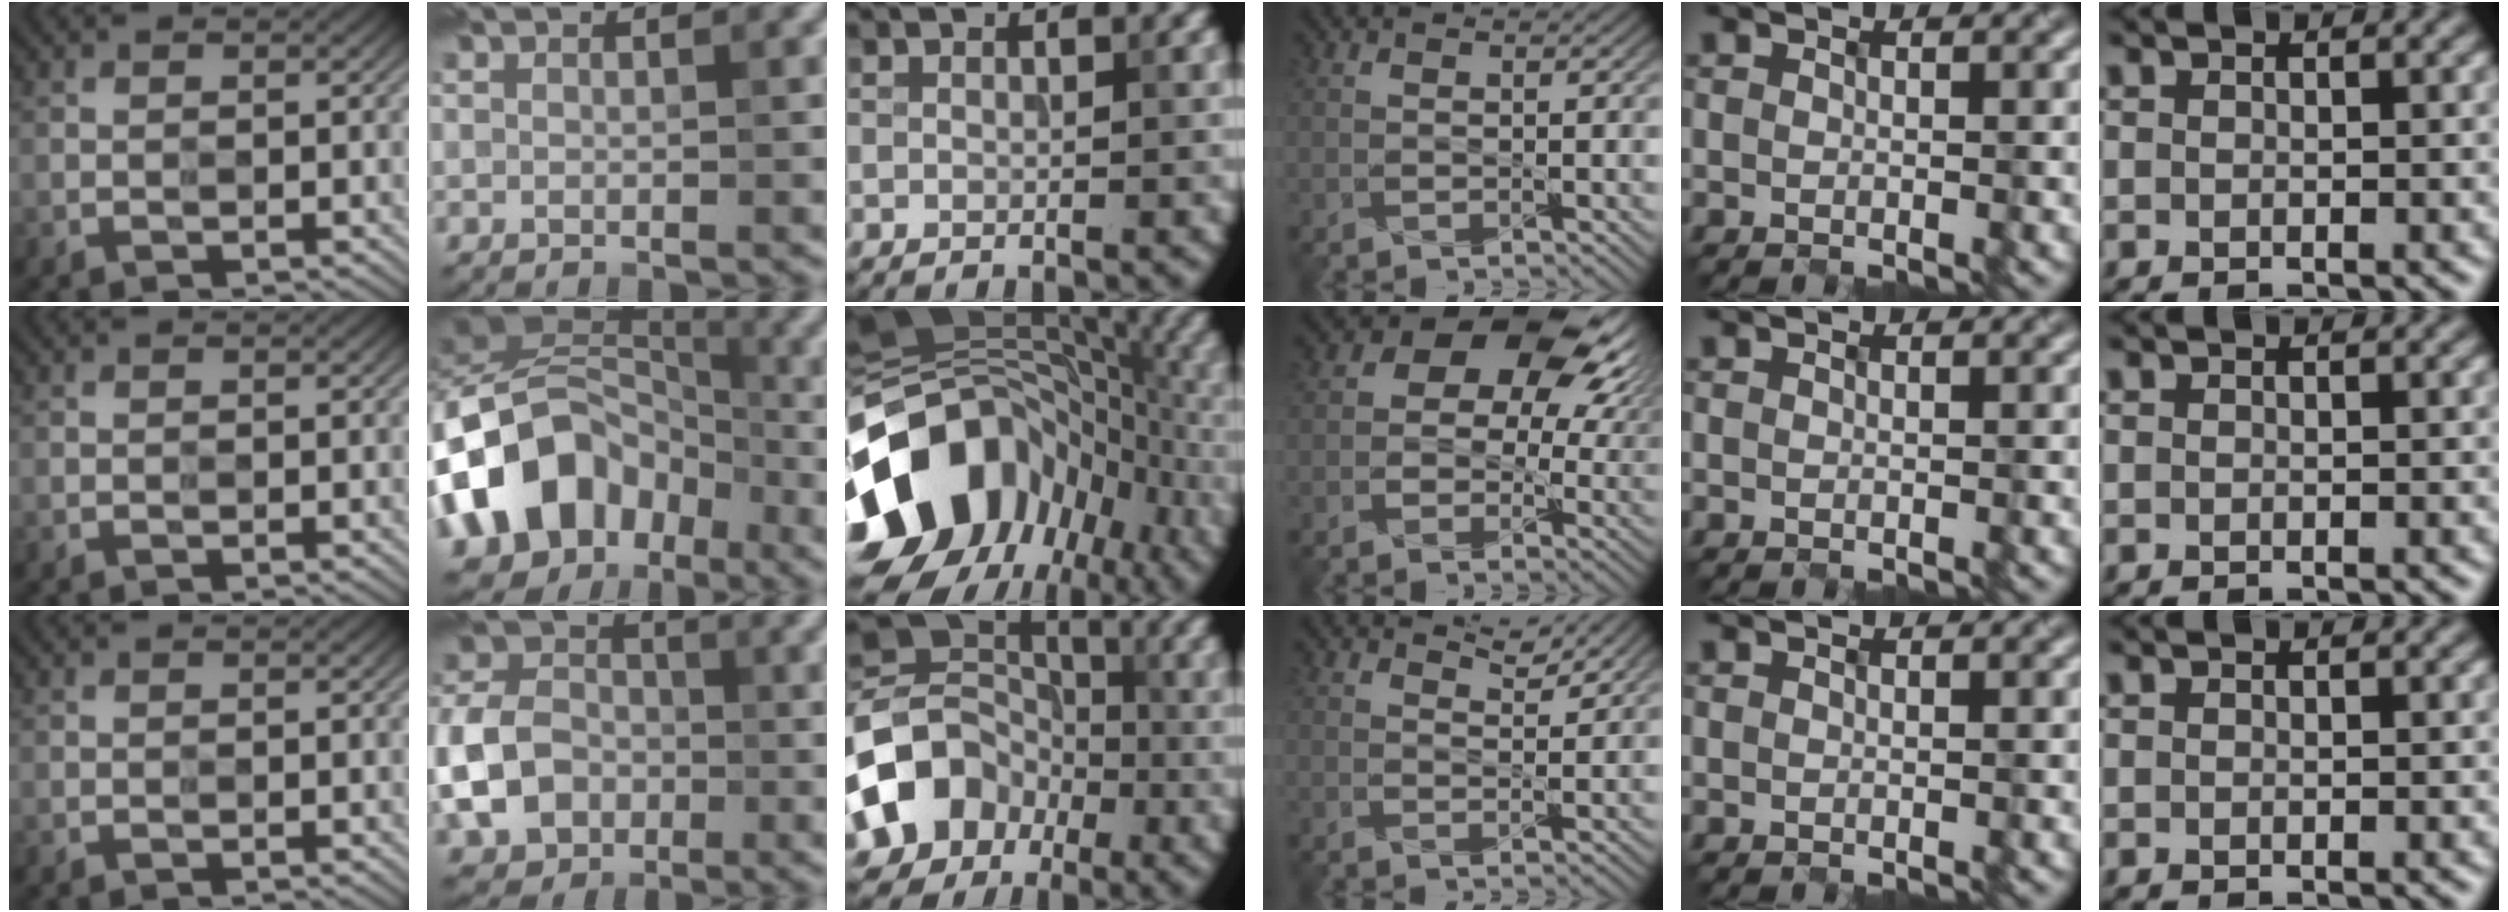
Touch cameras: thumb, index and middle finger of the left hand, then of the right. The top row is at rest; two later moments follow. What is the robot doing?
{"motion": "extract", "object": "drawer"}